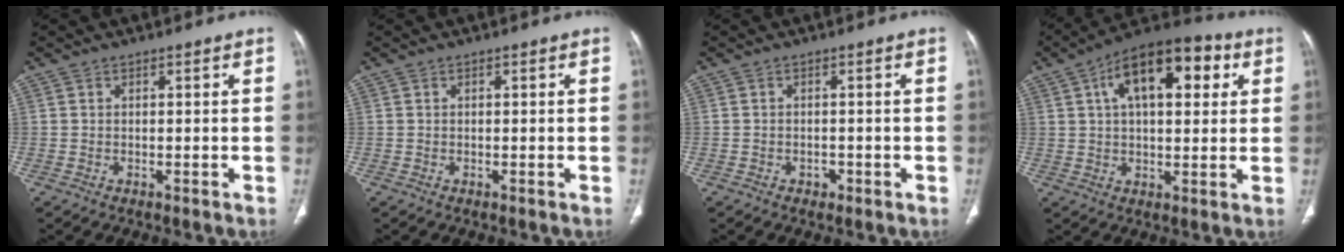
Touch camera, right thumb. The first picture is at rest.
{"total": 0.0}
{"total": 1.4, "force": [-0.7, 1.1, 0.6], "torque": [-0.005, 0.004, -0.008]}
{"total": 17.2, "force": [5.8, 8.4, 13.8], "torque": [-0.186, 0.018, 0.082]}